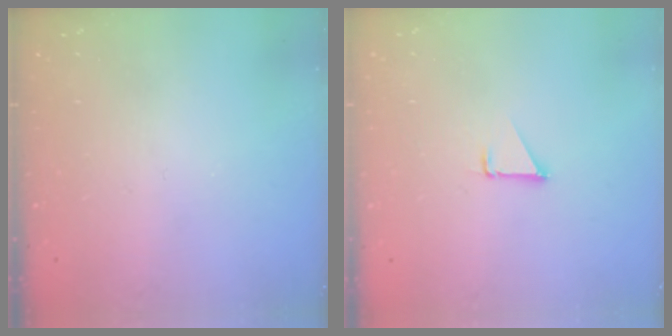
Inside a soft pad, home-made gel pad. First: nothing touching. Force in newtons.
{"total": 1.3, "press": 1.3, "slide": 0.1}